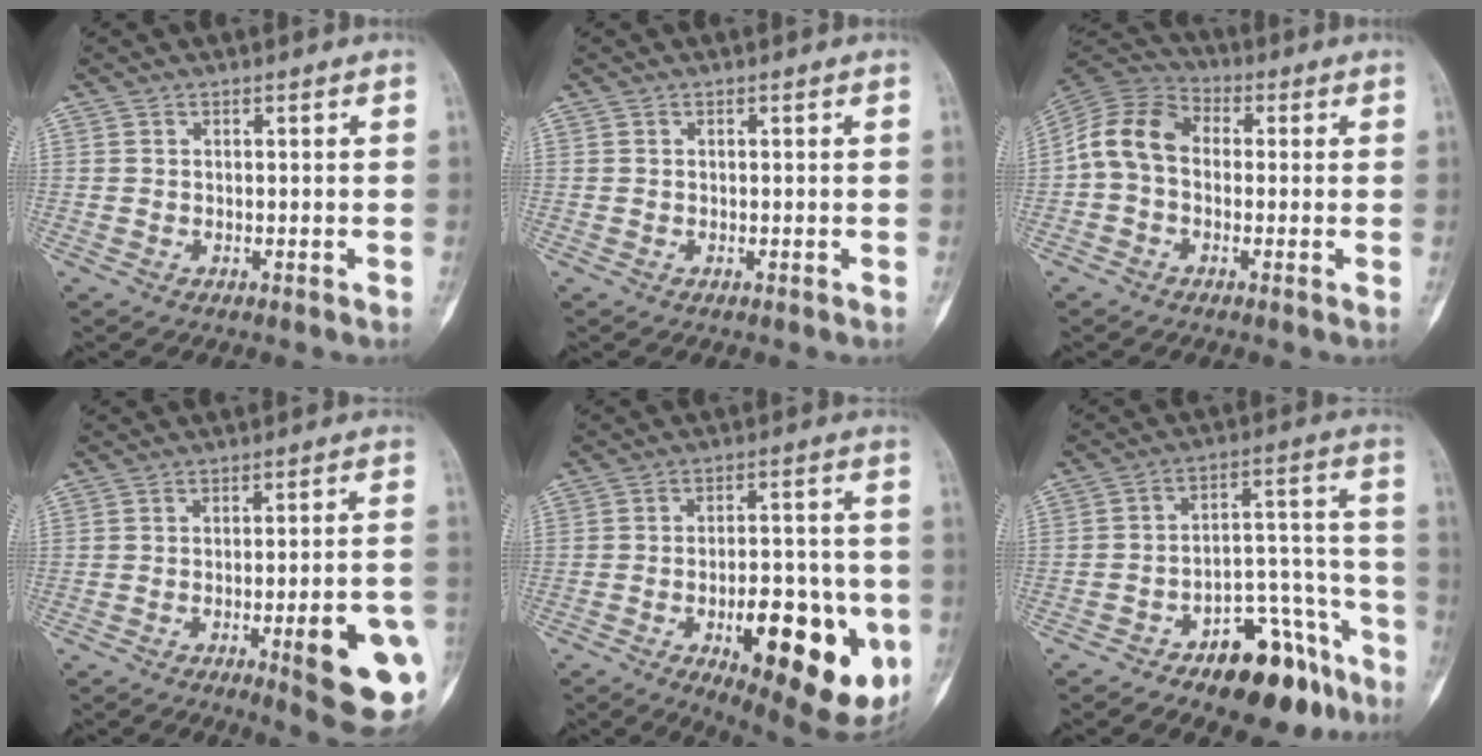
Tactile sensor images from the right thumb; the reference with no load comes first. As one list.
[{"total": 0.0}, {"total": 9.9, "force": [-0.2, 7.4, 6.7], "torque": [-0.115, 0.029, -0.021]}, {"total": 15.4, "force": [-5.0, 3.2, 14.1], "torque": [-0.153, 0.014, -0.056]}, {"total": 20.9, "force": [-6.3, 8.8, 17.9], "torque": [-0.188, 0.006, -0.066]}, {"total": 16.4, "force": [-10.6, 7.4, 10.1], "torque": [-0.098, 0.104, -0.158]}]